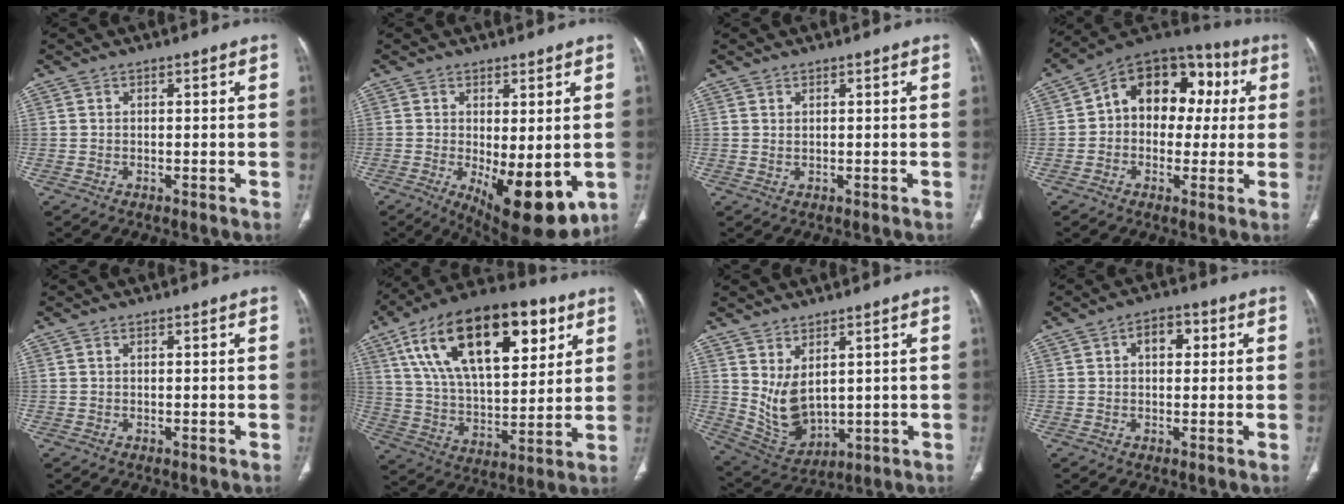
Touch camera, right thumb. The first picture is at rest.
{"total": 12.9, "force": [-3.0, 5.1, 11.5], "torque": [-0.154, -0.026, -0.024]}
{"total": 0.6, "force": [0.4, 0.2, 0.4], "torque": [-0.007, -0.002, 0.009]}
{"total": 16.4, "force": [2.6, 11.7, 11.3], "torque": [-0.109, 0.042, 0.025]}
{"total": 0.0}
{"total": 28.1, "force": [12.2, 13.6, 21.3], "torque": [-0.346, -0.010, 0.205]}
{"total": 8.7, "force": [2.3, 5.1, 6.7], "torque": [-0.110, -0.025, 0.075]}
{"total": 5.0, "force": [1.3, 3.2, 3.6], "torque": [-0.036, 0.010, 0.015]}